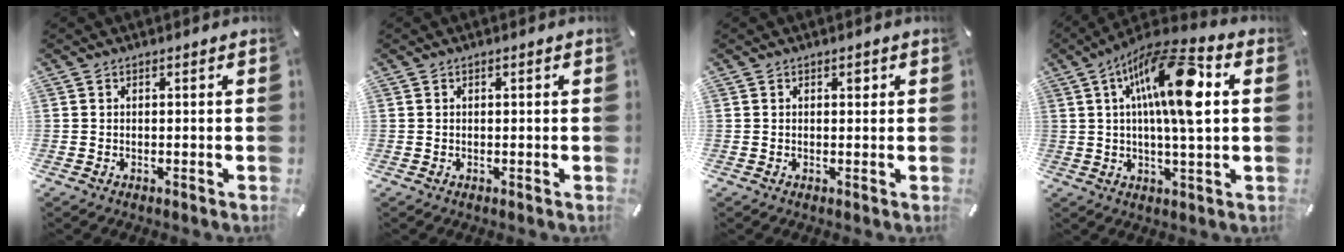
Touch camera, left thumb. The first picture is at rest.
{"total": 0.6, "force": [0.2, 0.3, 0.5], "torque": [-0.010, 0.003, 0.002]}
{"total": 1.4, "force": [0.5, 0.8, 1.0], "torque": [-0.011, 0.001, 0.007]}
{"total": 18.2, "force": [4.4, 5.1, 16.9], "torque": [-0.290, -0.001, 0.062]}